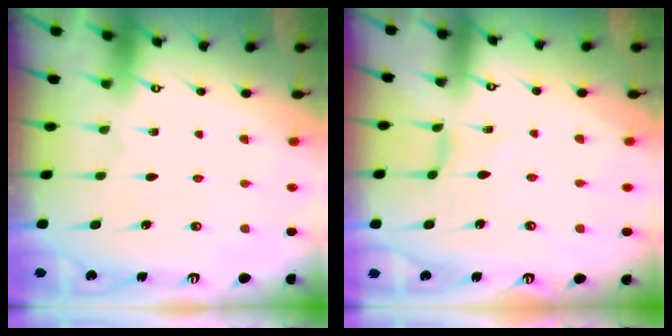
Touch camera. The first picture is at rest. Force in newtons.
{"total": 0.8, "press": 0.7, "slide": 0.1}